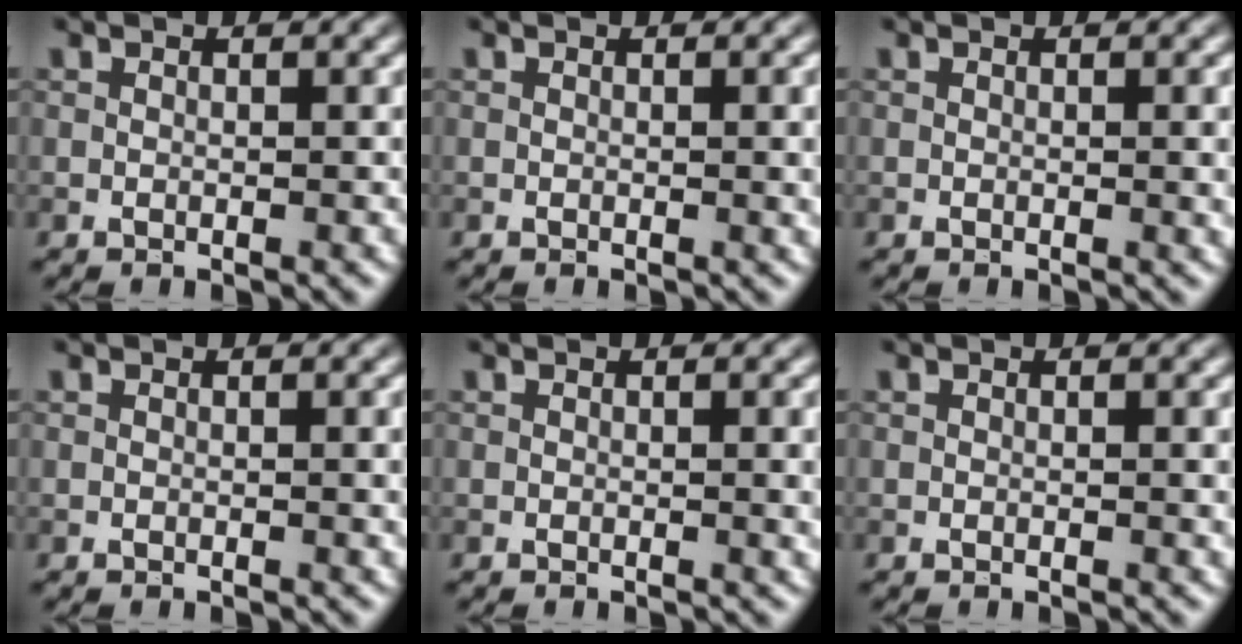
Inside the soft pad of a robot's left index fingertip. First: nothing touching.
{"total": 1.5, "force": [0.0, 0.3, 1.4], "torque": [-0.018, -0.001, 0.000]}
{"total": 1.5, "force": [0.0, 0.3, 1.4], "torque": [-0.018, -0.002, -0.001]}
{"total": 1.1, "force": [0.1, 0.2, 1.1], "torque": [-0.015, 0.000, 0.001]}
{"total": 1.8, "force": [0.1, 0.4, 1.7], "torque": [-0.021, -0.002, -0.001]}
{"total": 0.8, "force": [0.0, 0.1, 0.8], "torque": [-0.010, -0.001, 0.000]}